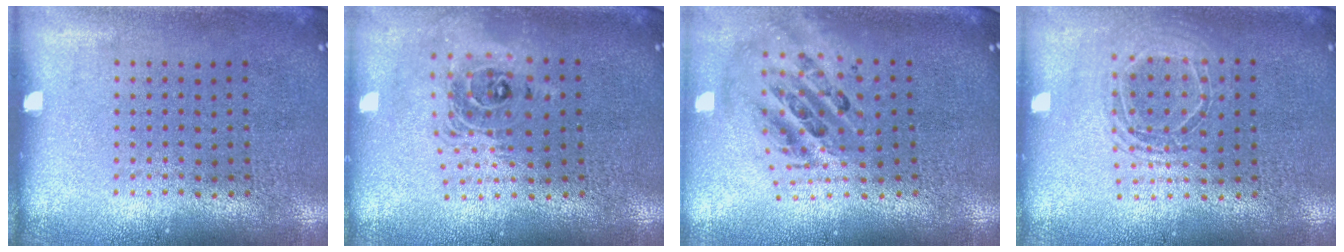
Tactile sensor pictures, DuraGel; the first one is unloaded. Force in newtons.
{"total": 1.9, "press": 1.5, "slide": 1.3}
{"total": 2.4, "press": 1.7, "slide": 1.6}
{"total": 1.7, "press": 1.4, "slide": 0.9}